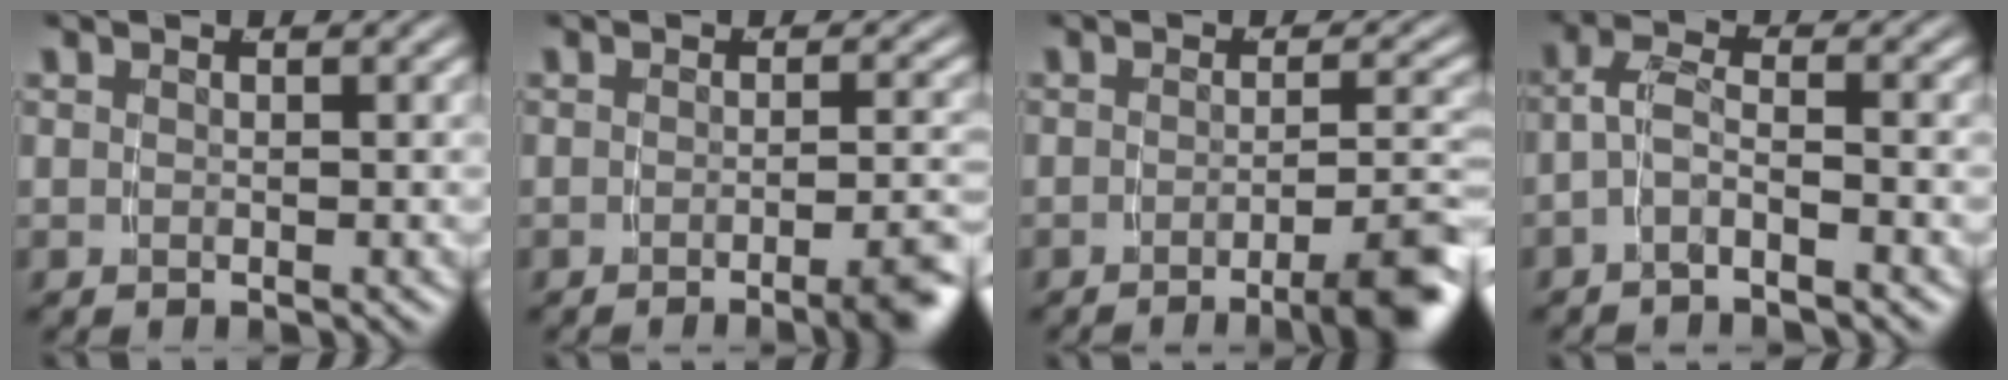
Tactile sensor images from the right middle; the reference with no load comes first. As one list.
[{"total": 3.9, "force": [-2.4, 0.3, 3.0], "torque": [-0.030, 0.007, -0.044]}, {"total": 5.7, "force": [-3.4, 0.7, 4.6], "torque": [-0.050, 0.001, -0.056]}, {"total": 2.6, "force": [-1.6, 0.9, 1.8], "torque": [-0.043, -0.014, -0.027]}]